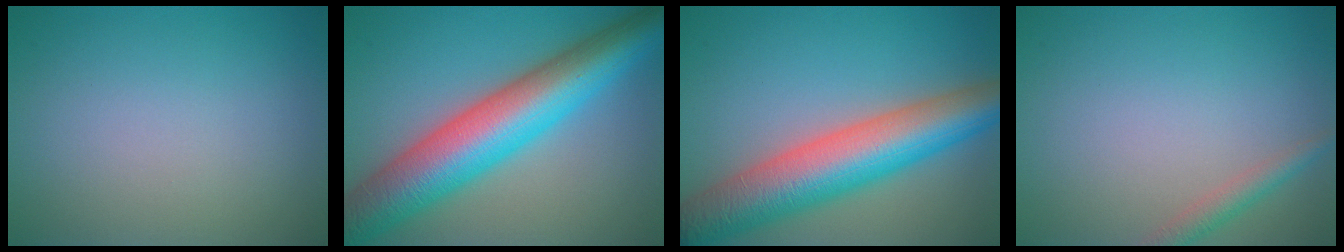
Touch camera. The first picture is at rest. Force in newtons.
{"total": 11.6, "press": 11.6, "slide": 0.4}
{"total": 10.1, "press": 10.1, "slide": 0.3}
{"total": 1.8, "press": 1.8, "slide": 0.1}